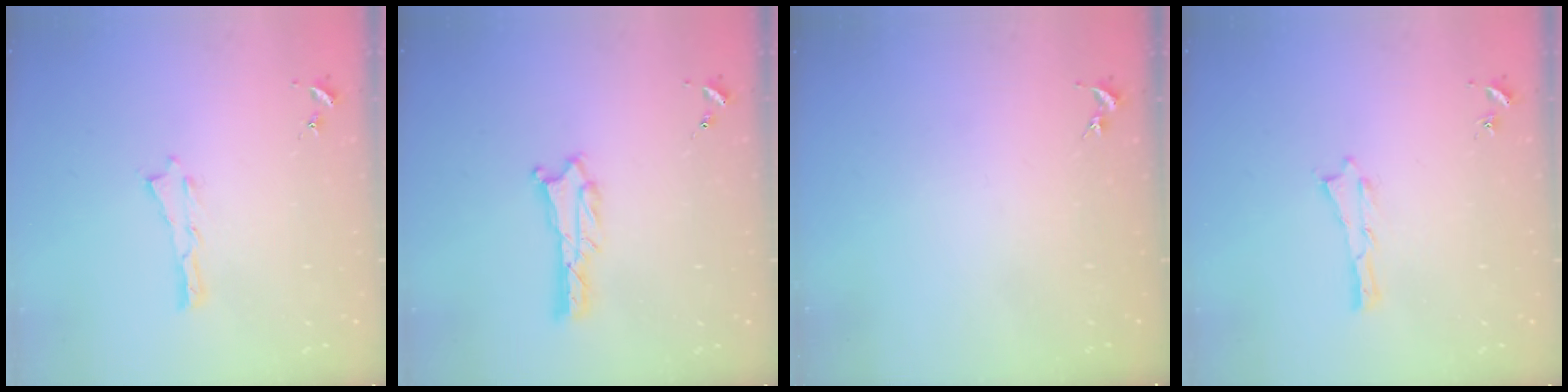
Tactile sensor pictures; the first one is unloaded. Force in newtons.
{"total": 1.3, "press": 1.2, "slide": 0.1}
{"total": 0.0}
{"total": 0.0}